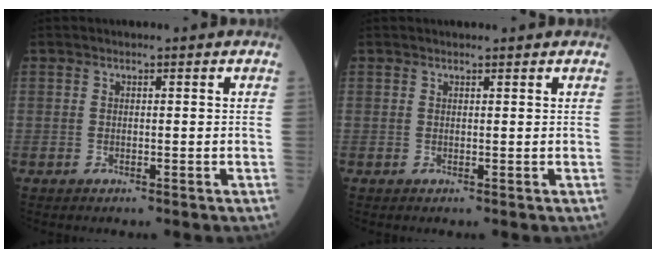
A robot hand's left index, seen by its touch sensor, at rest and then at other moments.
{"total": 1.2, "force": [1.2, 0.2, 0.3], "torque": [-0.005, 0.009, 0.016]}